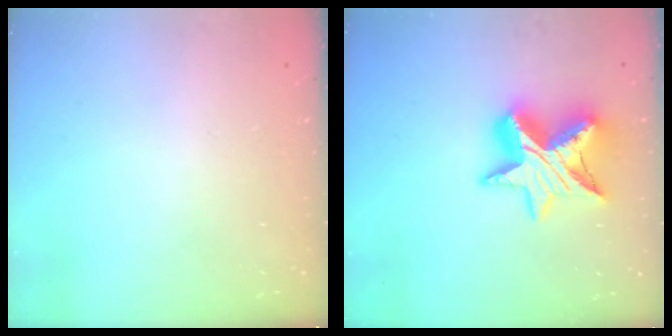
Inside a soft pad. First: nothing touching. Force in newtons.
{"total": 15.7, "press": 15.6, "slide": 1.1}